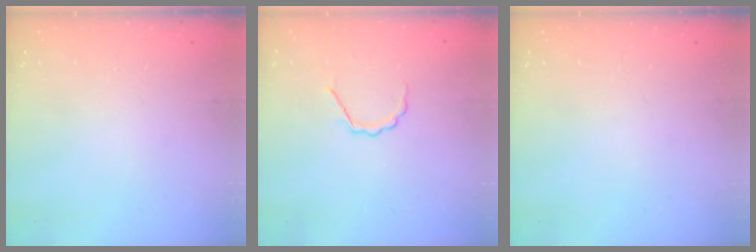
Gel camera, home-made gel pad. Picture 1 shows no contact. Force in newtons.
{"total": 3.3, "press": 3.3, "slide": 0.5}
{"total": 0.0}